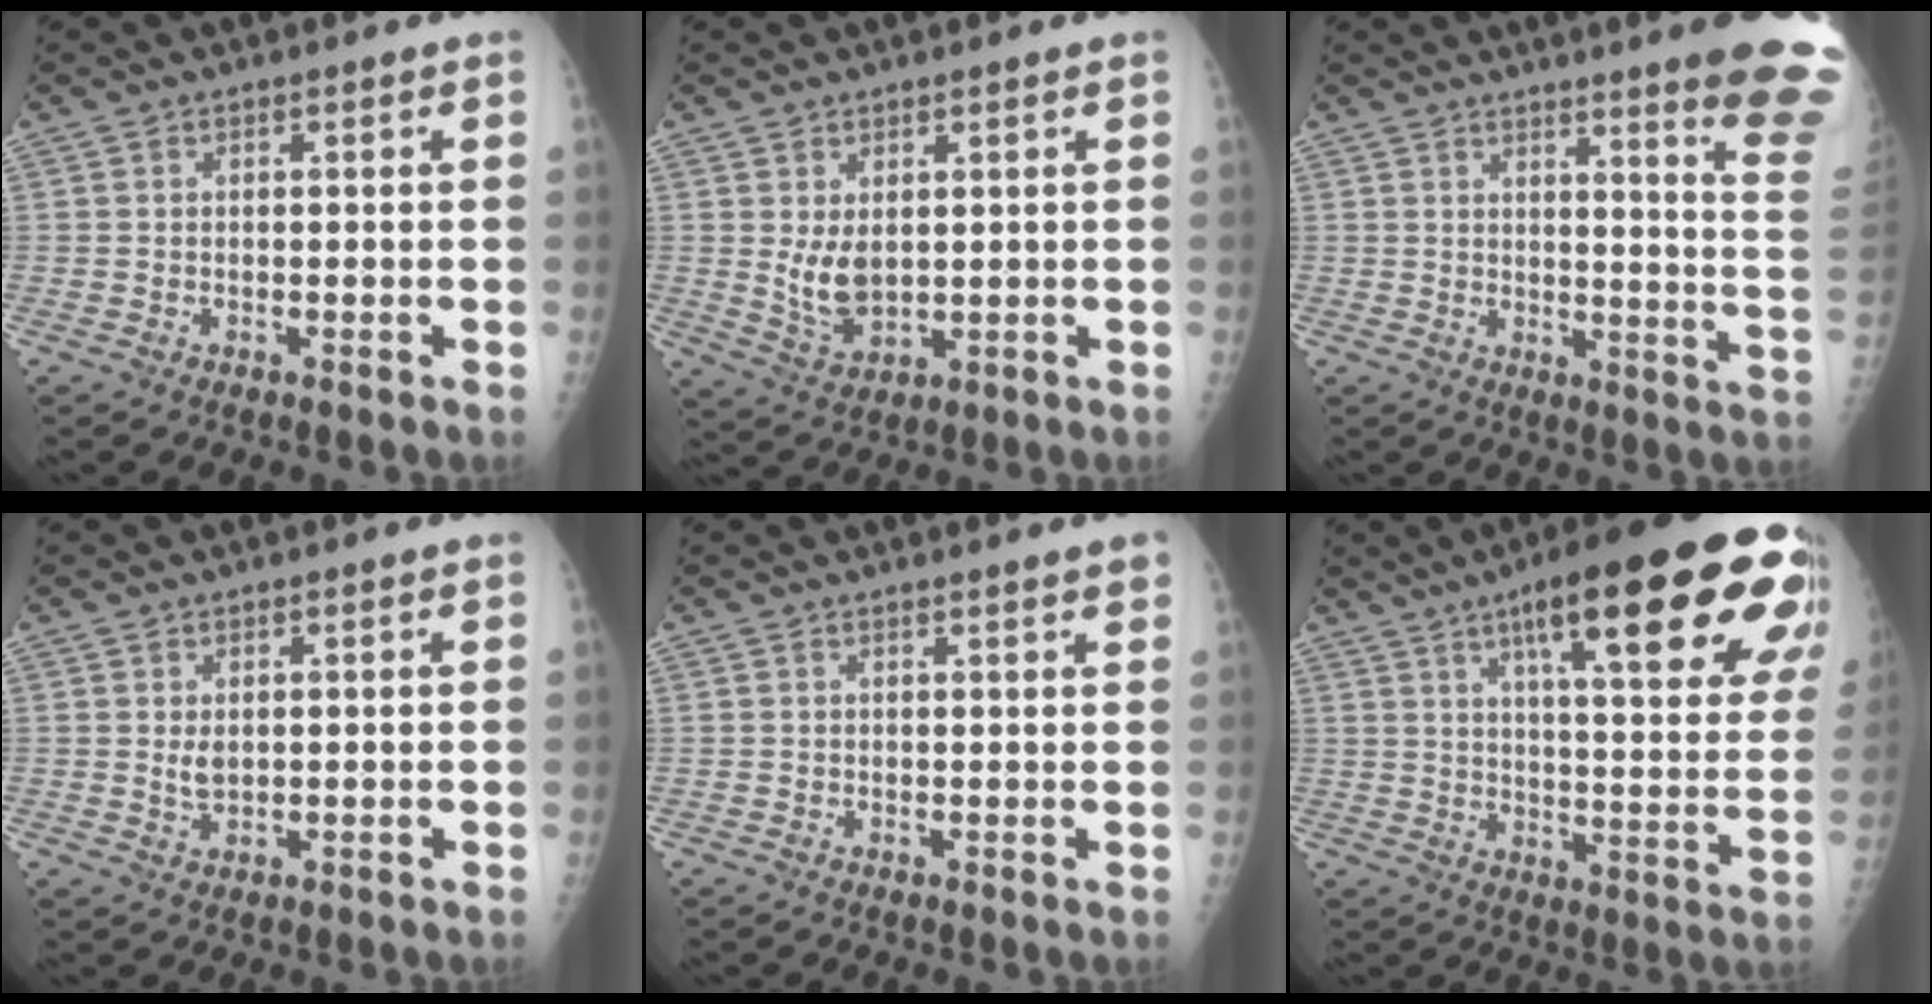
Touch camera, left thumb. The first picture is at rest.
{"total": 5.5, "force": [1.2, 3.2, 4.3], "torque": [-0.065, -0.018, 0.035]}
{"total": 16.5, "force": [12.3, 0.2, 10.9], "torque": [-0.109, -0.101, 0.140]}
{"total": 2.2, "force": [0.6, 1.3, 1.7], "torque": [-0.026, -0.007, 0.016]}
{"total": 2.2, "force": [1.8, 0.0, 1.4], "torque": [-0.012, -0.004, 0.021]}
{"total": 28.4, "force": [15.0, 6.6, 23.2], "torque": [-0.274, -0.028, 0.211]}